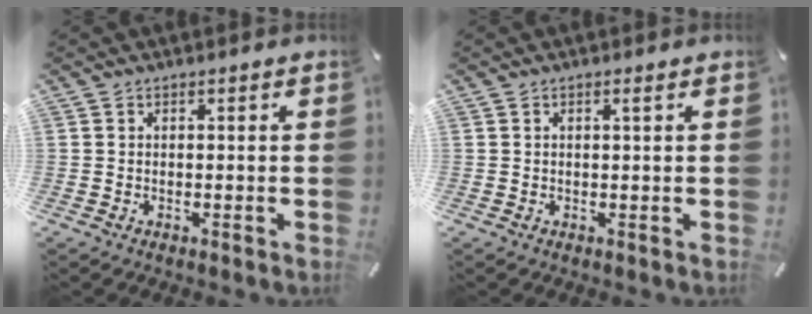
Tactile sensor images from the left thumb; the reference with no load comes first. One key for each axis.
{"total": 1.8, "fx": 0.8, "fy": 0.0, "fz": 1.6, "tx": -0.035, "ty": -0.003, "tz": 0.013}